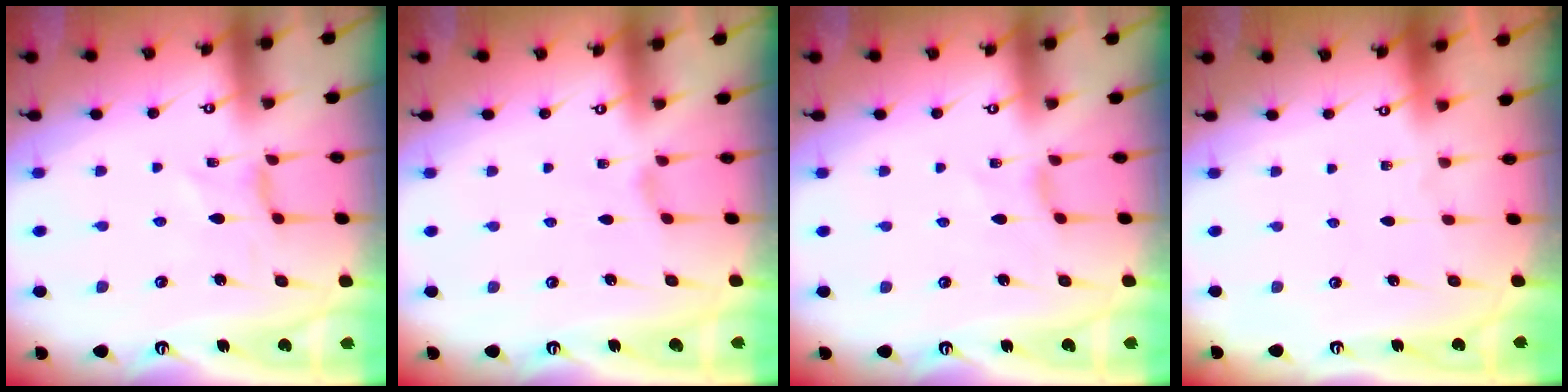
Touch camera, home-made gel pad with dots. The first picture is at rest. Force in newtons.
{"total": 0.7, "press": 0.6, "slide": 0.3}
{"total": 0.0}
{"total": 0.0}